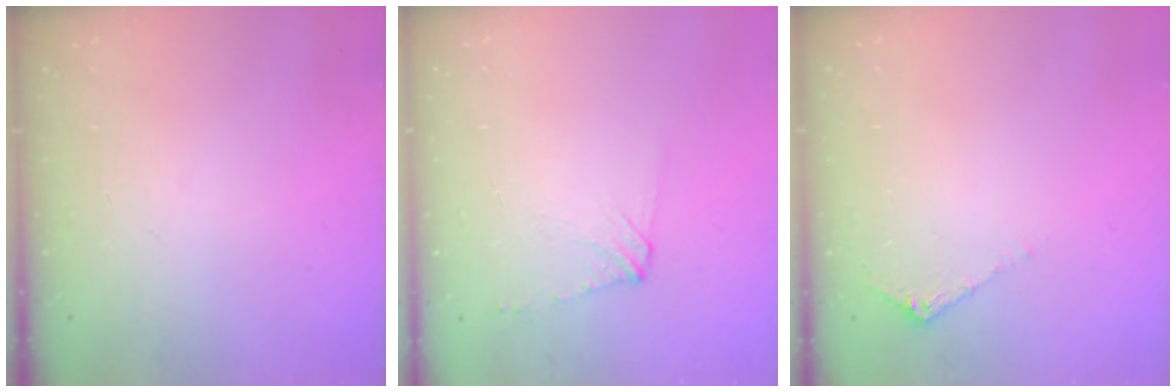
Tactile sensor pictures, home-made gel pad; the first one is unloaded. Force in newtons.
{"total": 6.1, "press": 6.0, "slide": 1.0}
{"total": 6.0, "press": 5.9, "slide": 0.8}